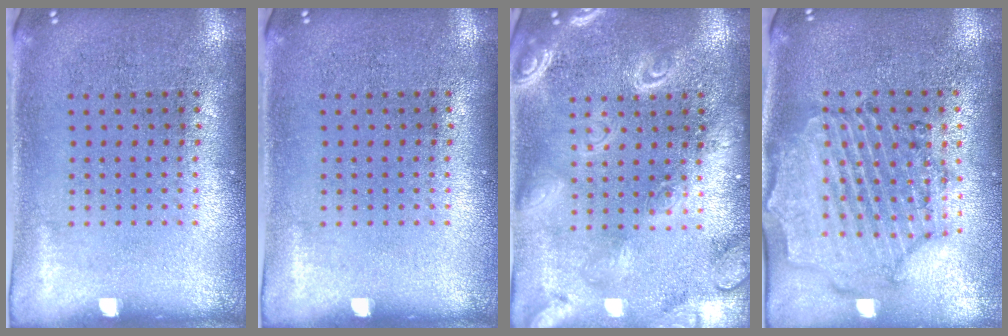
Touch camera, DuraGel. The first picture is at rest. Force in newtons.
{"total": 0.0}
{"total": 3.7, "press": 3.7, "slide": 0.4}
{"total": 1.6, "press": 1.6, "slide": 0.3}